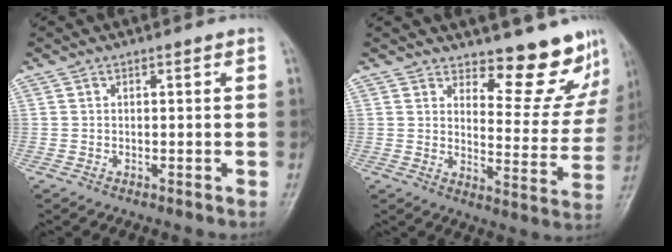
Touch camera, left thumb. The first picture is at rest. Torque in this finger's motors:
{"motor_torque": [0.17, 0.25, -0.30, -0.45, 0.06]}